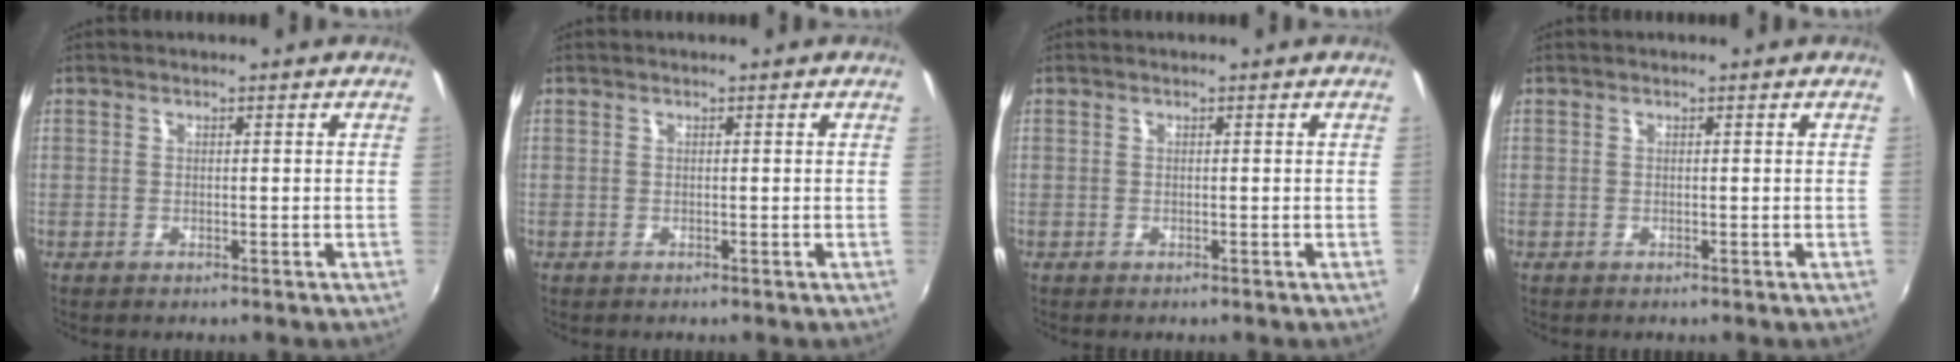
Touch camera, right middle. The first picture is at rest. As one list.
[{"total": 0.0}, {"total": 0.0}, {"total": 0.0}]